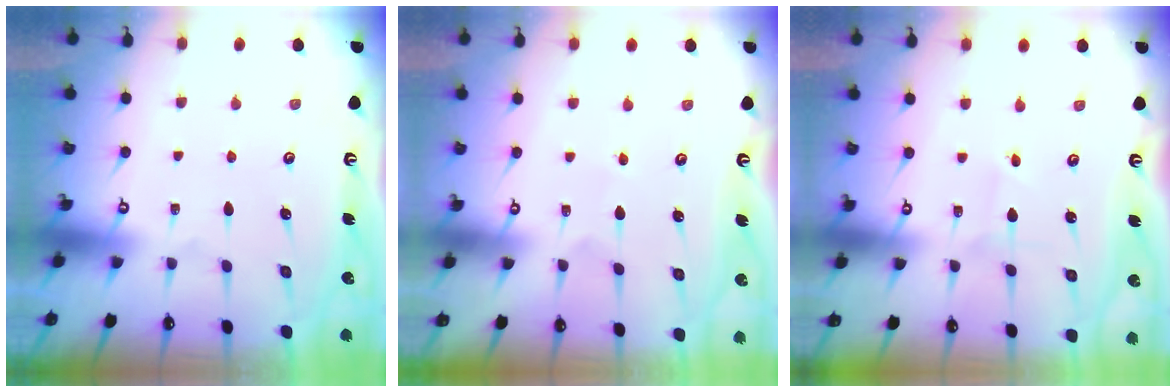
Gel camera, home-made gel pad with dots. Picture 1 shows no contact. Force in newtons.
{"total": 2.9, "press": 2.9, "slide": 0.3}
{"total": 0.7, "press": 0.7, "slide": 0.0}